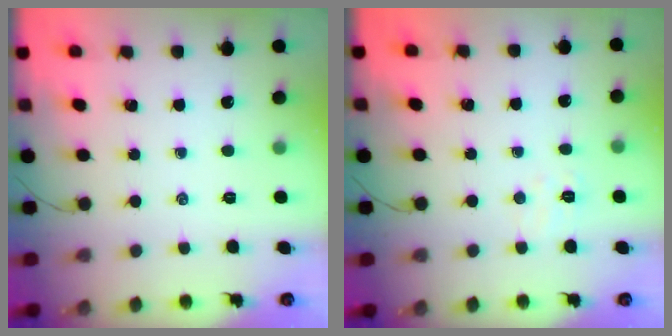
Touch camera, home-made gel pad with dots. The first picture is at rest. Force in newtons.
{"total": 3.7, "press": 3.5, "slide": 1.0}